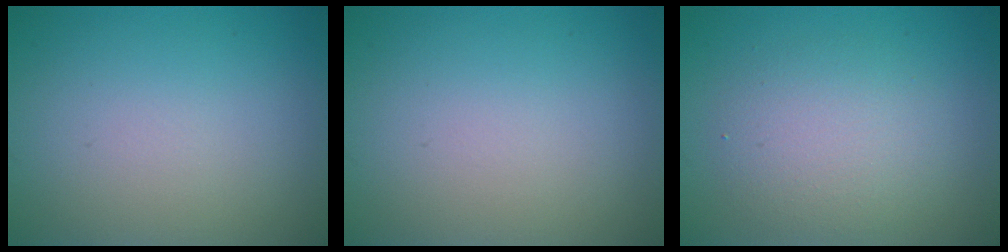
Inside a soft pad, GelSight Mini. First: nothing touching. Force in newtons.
{"total": 0.0}
{"total": 3.7, "press": 3.7, "slide": 0.2}